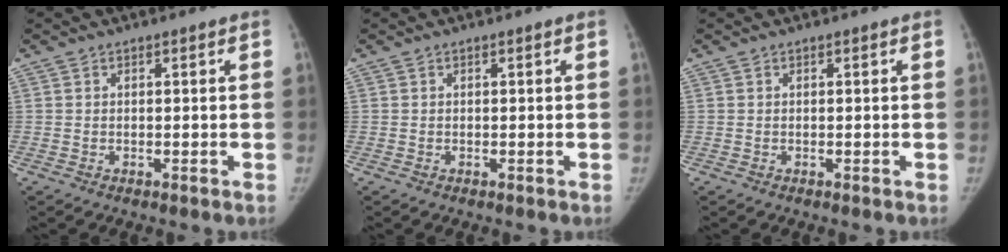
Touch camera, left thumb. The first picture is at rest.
{"total": 0.0}
{"total": 0.0}